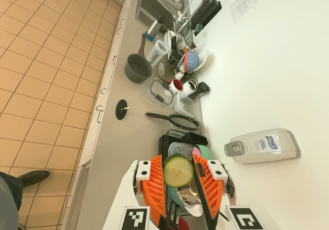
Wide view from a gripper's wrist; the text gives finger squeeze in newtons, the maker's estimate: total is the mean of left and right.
{"total": 7.7, "left": 7.9, "right": 7.4}